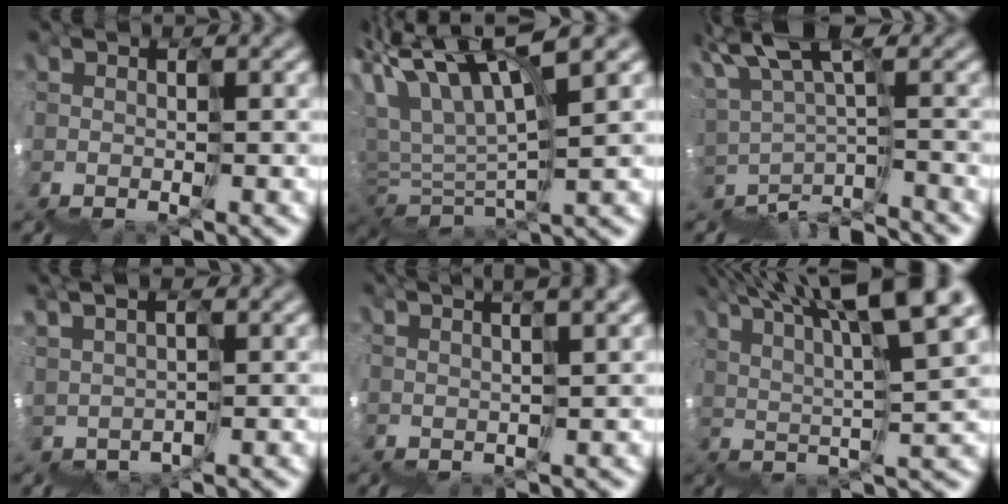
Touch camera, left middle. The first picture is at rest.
{"total": 4.5, "force": [4.3, -0.5, 1.3], "torque": [-0.058, 0.038, 0.068]}
{"total": 2.4, "force": [-2.2, -0.8, -0.1], "torque": [-0.015, 0.021, -0.031]}
{"total": 3.2, "force": [2.2, -1.3, -1.9], "torque": [-0.002, 0.023, 0.031]}
{"total": 4.5, "force": [3.2, 1.1, 3.0], "torque": [-0.020, 0.051, 0.046]}
{"total": 8.9, "force": [6.7, 0.3, 5.8], "torque": [-0.106, 0.045, 0.111]}